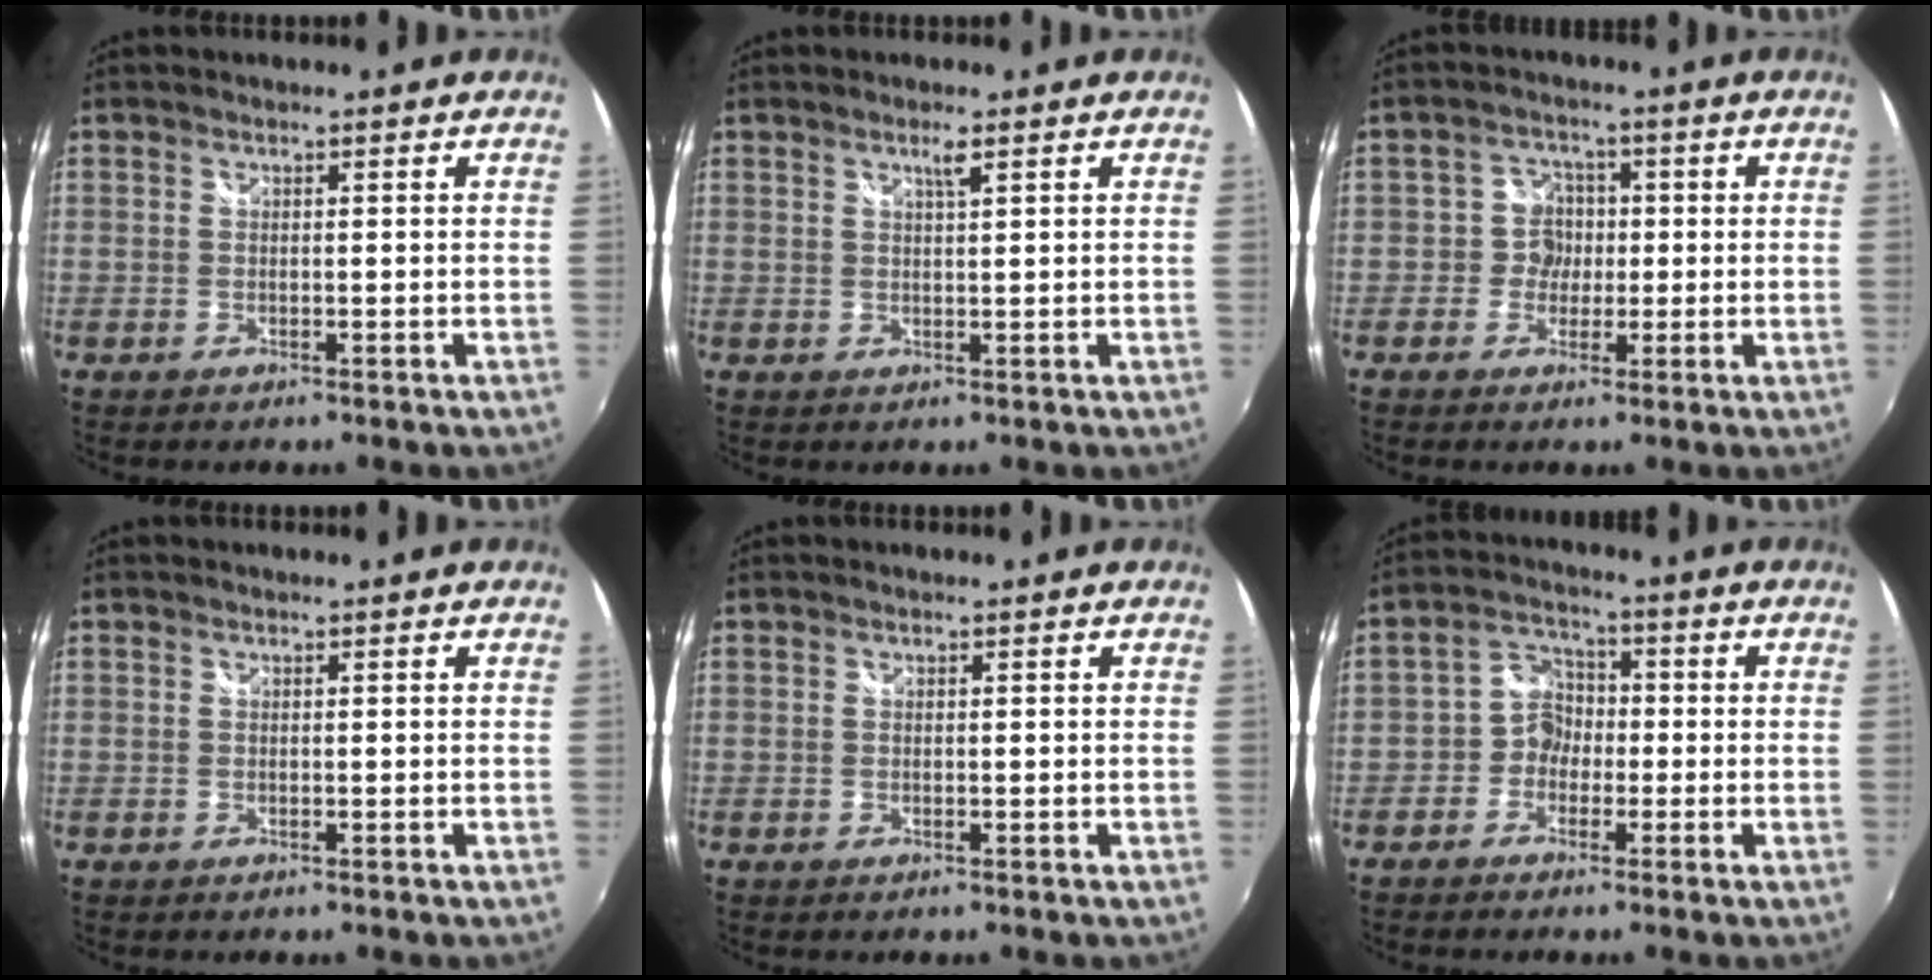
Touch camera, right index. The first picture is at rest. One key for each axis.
{"total": 1.8, "fx": 1.0, "fy": 0.0, "fz": 1.4, "tx": -0.023, "ty": 0.003, "tz": 0.017}
{"total": 4.5, "fx": -0.7, "fy": 4.4, "fz": 0.6, "tx": 0.003, "ty": 0.011, "tz": -0.022}
{"total": 0.0}
{"total": 0.0}
{"total": 5.2, "fx": -1.9, "fy": 4.6, "fz": 1.5, "tx": -0.025, "ty": 0.017, "tz": -0.043}